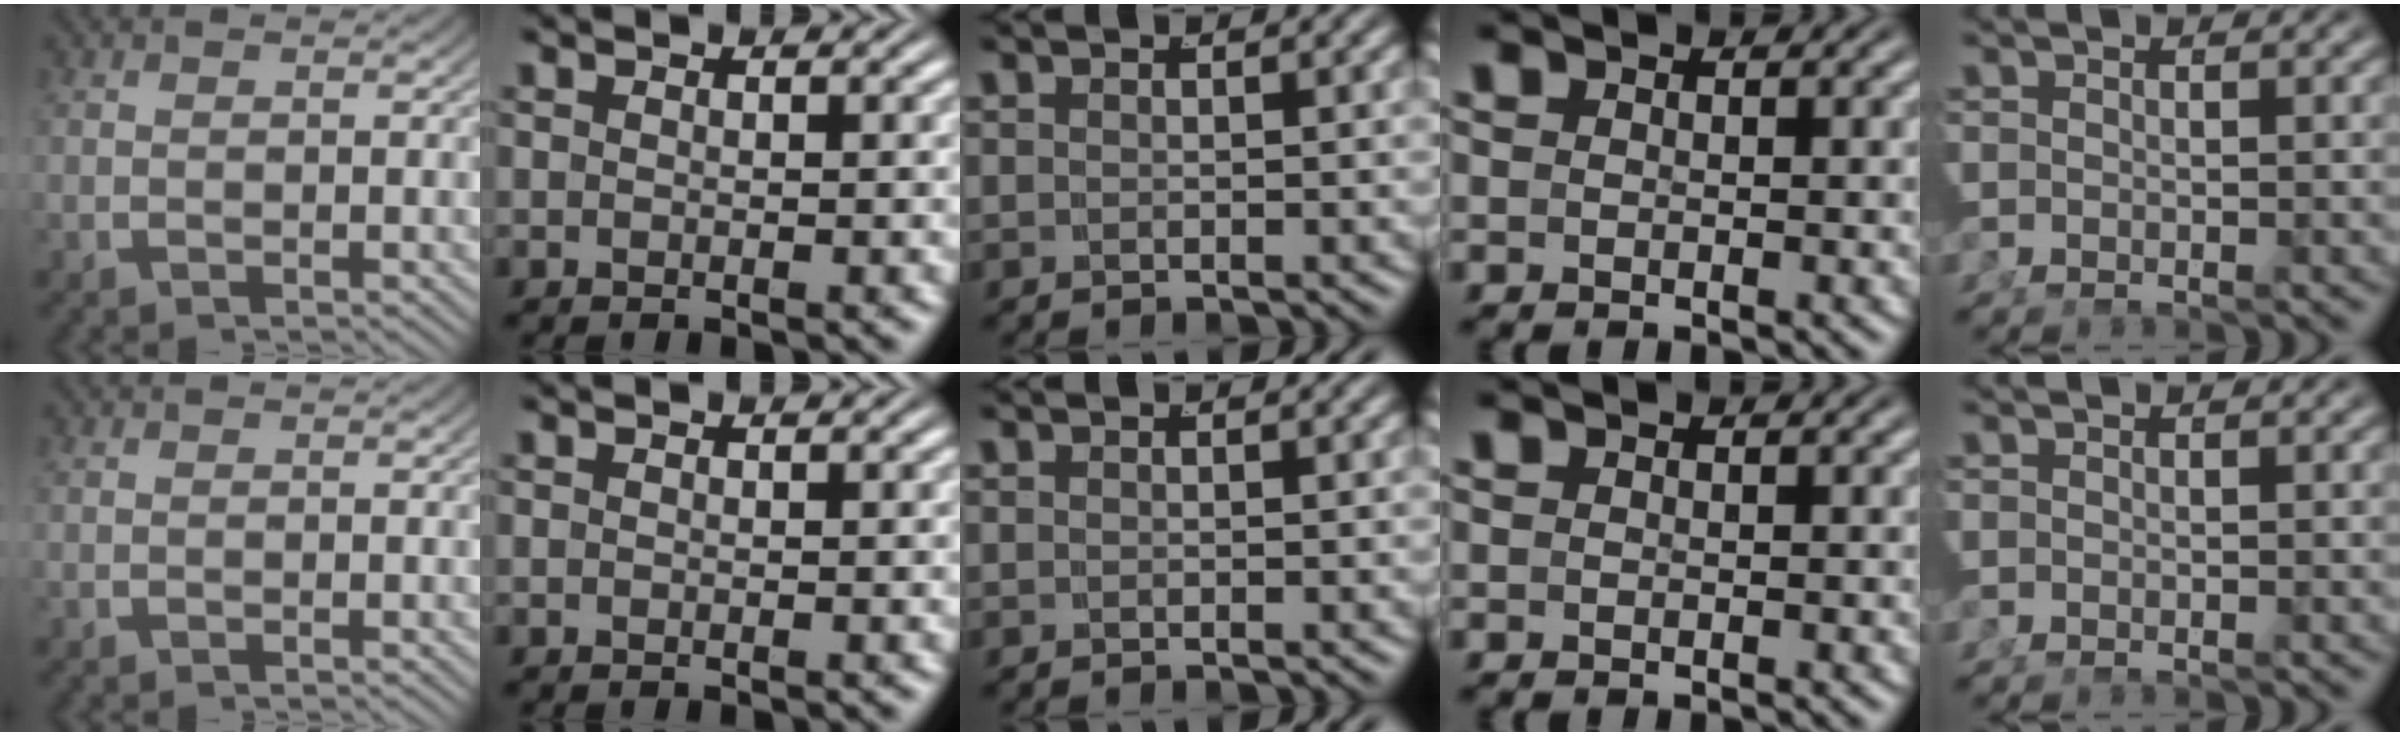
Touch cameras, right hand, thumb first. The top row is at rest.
{}